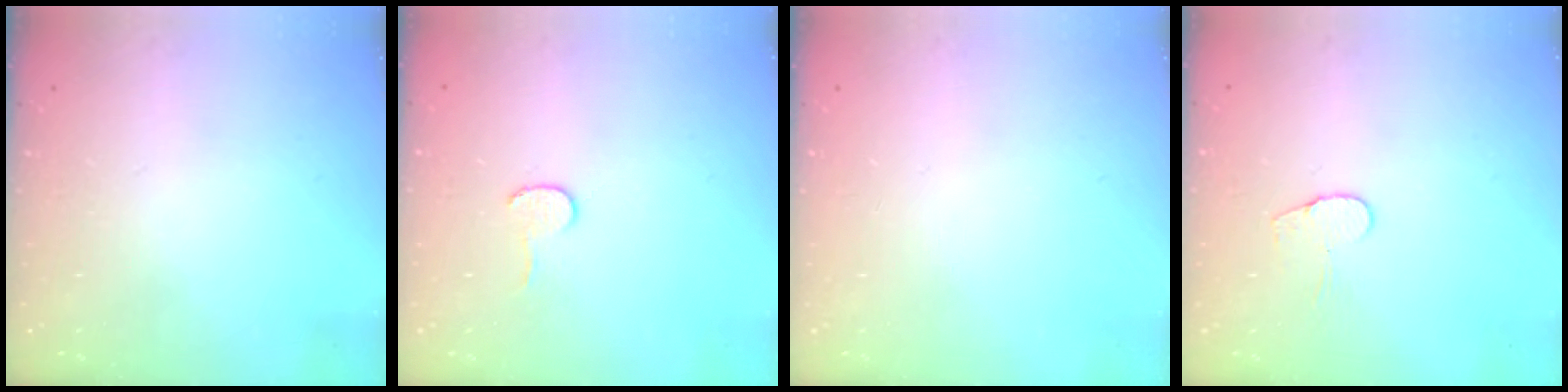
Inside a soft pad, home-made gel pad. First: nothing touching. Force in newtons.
{"total": 4.1, "press": 4.1, "slide": 0.4}
{"total": 0.0}
{"total": 5.6, "press": 5.6, "slide": 0.4}